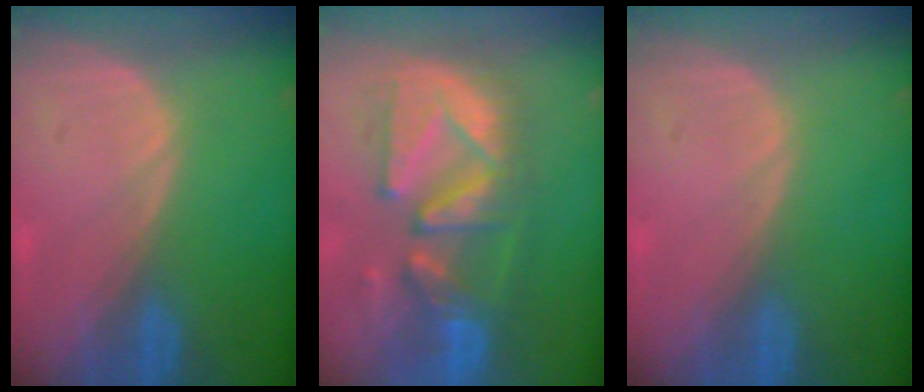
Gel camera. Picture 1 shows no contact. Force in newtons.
{"total": 11.4, "press": 10.8, "slide": 3.7}
{"total": 0.0}